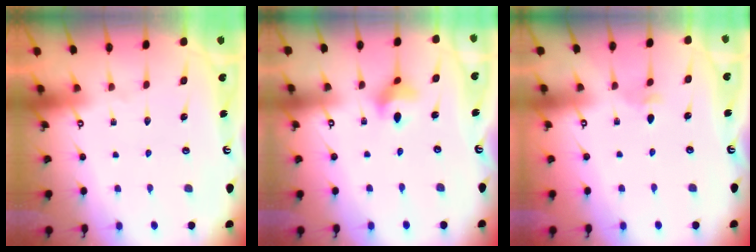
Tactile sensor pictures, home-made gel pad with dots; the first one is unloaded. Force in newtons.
{"total": 5.5, "press": 5.4, "slide": 0.7}
{"total": 2.3, "press": 2.2, "slide": 0.8}